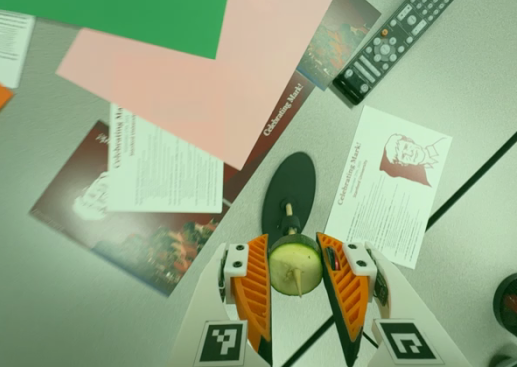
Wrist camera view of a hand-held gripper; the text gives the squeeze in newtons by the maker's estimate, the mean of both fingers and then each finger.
{"total": 10.4, "left": 10.2, "right": 10.6}